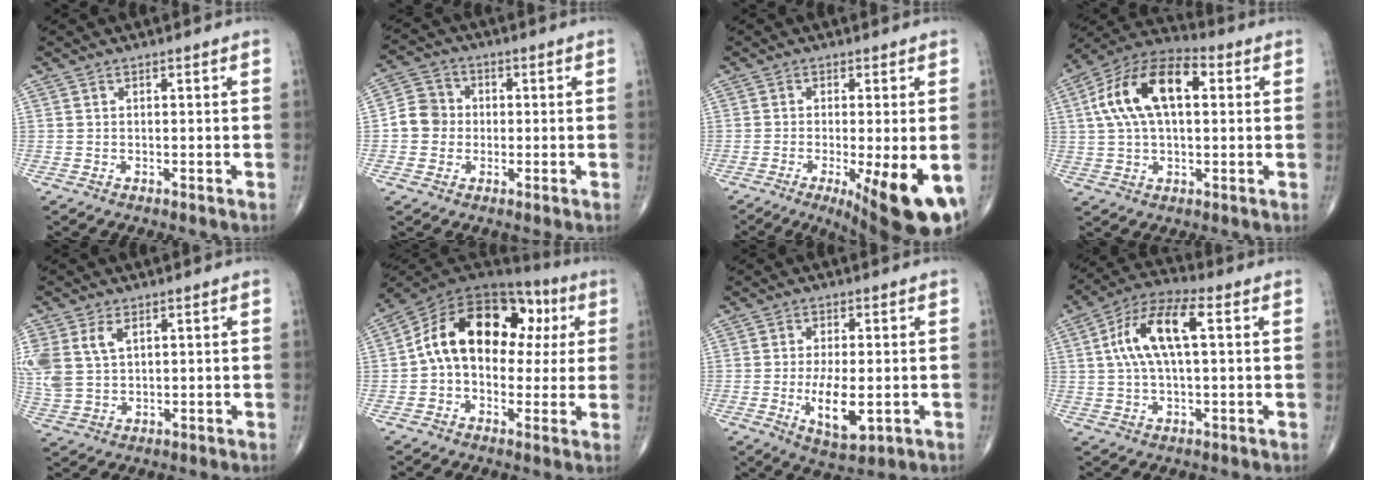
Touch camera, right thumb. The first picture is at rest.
{"total": 6.3, "force": [-0.6, 5.9, 2.2], "torque": [-0.020, 0.016, -0.022]}
{"total": 15.6, "force": [-5.8, 3.9, 14.0], "torque": [-0.162, -0.025, -0.075]}
{"total": 16.1, "force": [3.4, 8.5, 13.2], "torque": [-0.246, 0.033, 0.054]}
{"total": 10.1, "force": [3.4, 6.5, 6.9], "torque": [-0.173, 0.001, 0.078]}
{"total": 19.4, "force": [2.8, 12.9, 14.2], "torque": [-0.201, 0.044, 0.034]}
{"total": 8.7, "force": [-1.6, 3.7, 7.7], "torque": [-0.128, -0.016, -0.020]}
{"total": 12.5, "force": [2.6, 4.9, 11.1], "torque": [-0.224, 0.029, 0.043]}